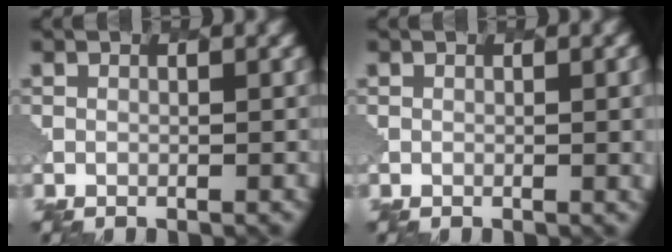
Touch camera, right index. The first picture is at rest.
{"total": 2.5, "force": [0.2, 0.9, 2.3], "torque": [-0.015, 0.004, -0.001]}